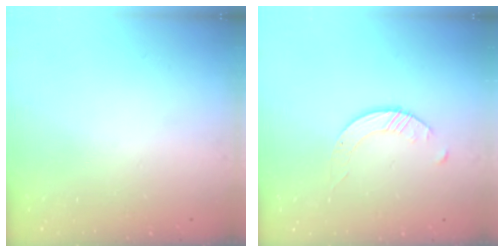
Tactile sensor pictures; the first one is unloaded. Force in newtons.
{"total": 1.7, "press": 1.7, "slide": 0.2}